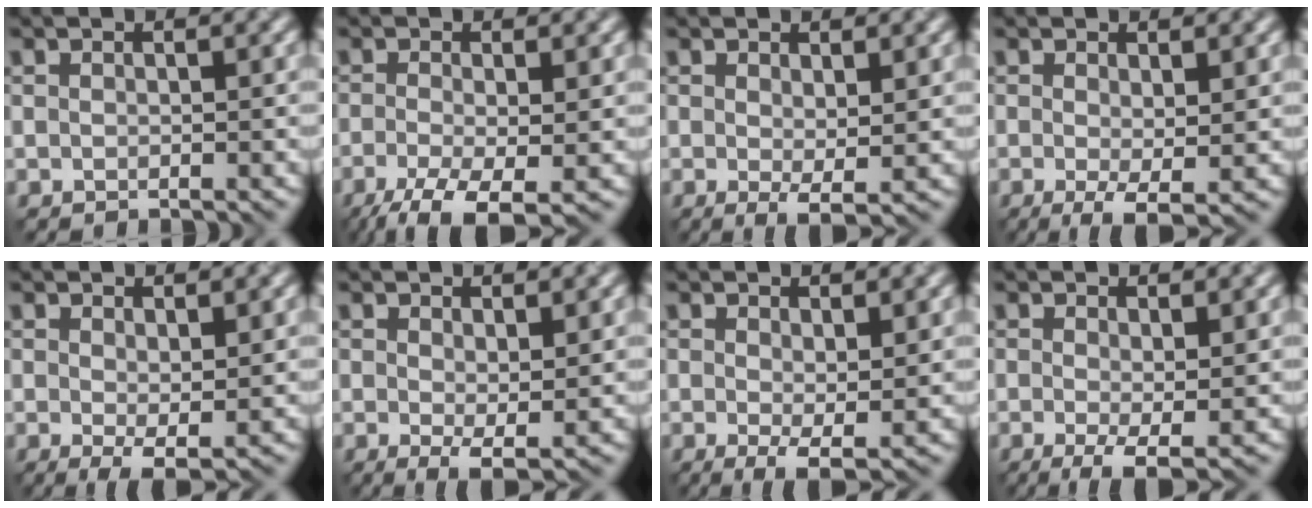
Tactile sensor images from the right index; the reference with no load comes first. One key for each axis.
{"total": 6.5, "fx": -3.5, "fy": 2.1, "fz": 5.1, "tx": -0.107, "ty": -0.017, "tz": -0.061}
{"total": 2.2, "fx": 0.2, "fy": 0.5, "fz": 2.1, "tx": -0.038, "ty": -0.011, "tz": 0.007}
{"total": 3.3, "fx": -0.6, "fy": 0.9, "fz": 3.2, "tx": -0.060, "ty": -0.013, "tz": -0.008}
{"total": 2.4, "fx": 0.1, "fy": 0.7, "fz": 2.3, "tx": -0.040, "ty": -0.010, "tz": 0.006}
{"total": 2.5, "fx": 0.2, "fy": 0.7, "fz": 2.4, "tx": -0.041, "ty": -0.011, "tz": 0.007}
{"total": 3.0, "fx": -0.1, "fy": 0.8, "fz": 2.9, "tx": -0.052, "ty": -0.011, "tz": 0.001}
{"total": 3.7, "fx": -0.9, "fy": 0.9, "fz": 3.5, "tx": -0.068, "ty": -0.012, "tz": -0.015}